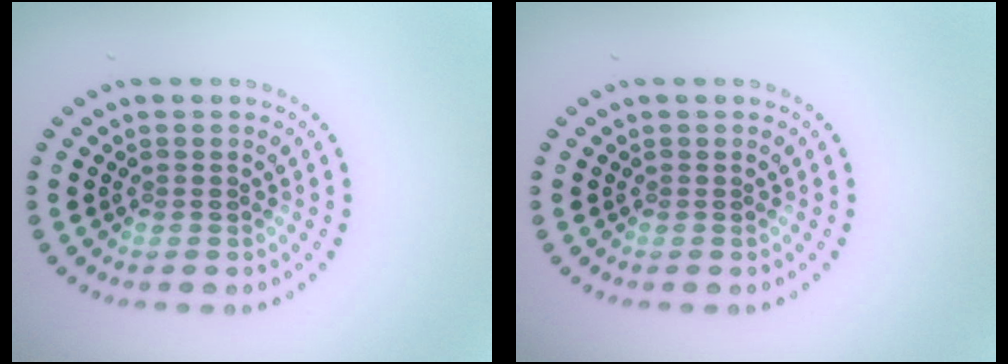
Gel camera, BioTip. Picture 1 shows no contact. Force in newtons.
{"total": 0.0}